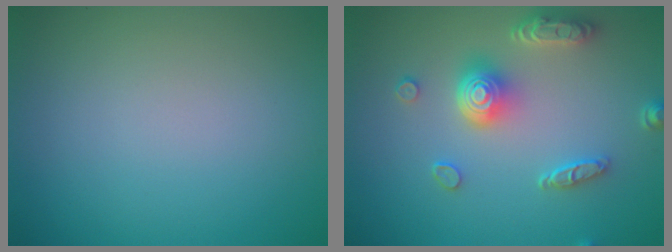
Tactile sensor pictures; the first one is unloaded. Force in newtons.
{"total": 4.9, "press": 3.9, "slide": 2.9}